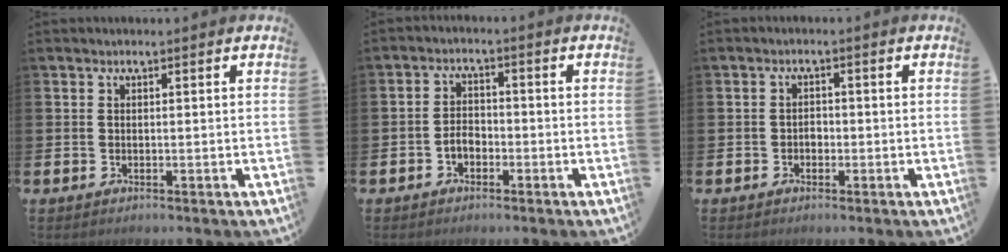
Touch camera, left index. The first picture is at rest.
{"total": 2.4, "force": [-1.4, 1.6, 1.2], "torque": [-0.025, 0.005, -0.030]}
{"total": 1.4, "force": [-0.5, 1.1, 0.6], "torque": [-0.012, 0.003, -0.012]}